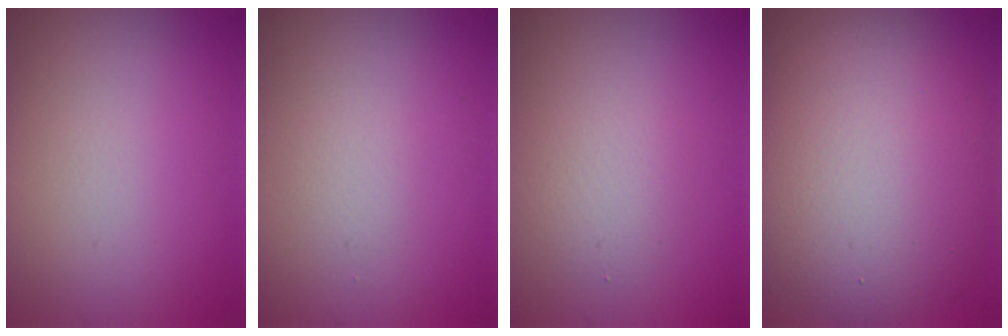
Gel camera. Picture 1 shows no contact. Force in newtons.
{"total": 0.7, "press": 0.7, "slide": 0.0}
{"total": 2.2, "press": 2.2, "slide": 0.1}
{"total": 12.5, "press": 12.4, "slide": 1.2}